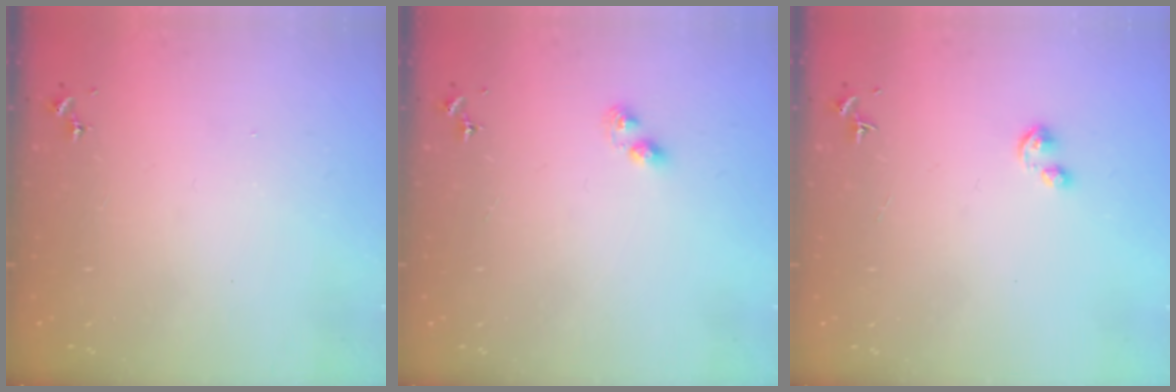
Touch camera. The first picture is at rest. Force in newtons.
{"total": 3.4, "press": 3.3, "slide": 0.4}
{"total": 2.9, "press": 2.9, "slide": 0.5}